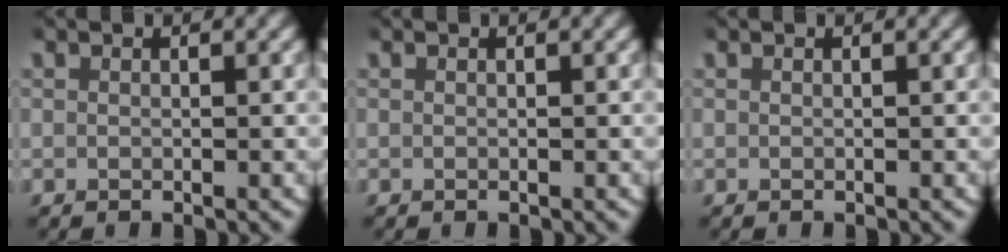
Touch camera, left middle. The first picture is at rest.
{"total": 0.0}
{"total": 0.0}